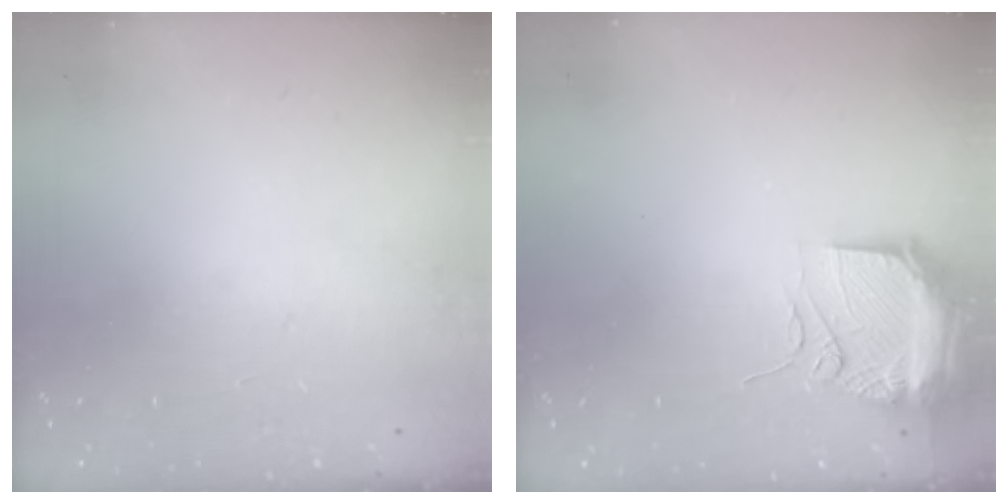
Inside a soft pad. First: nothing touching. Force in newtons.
{"total": 14.7, "press": 10.7, "slide": 10.1}